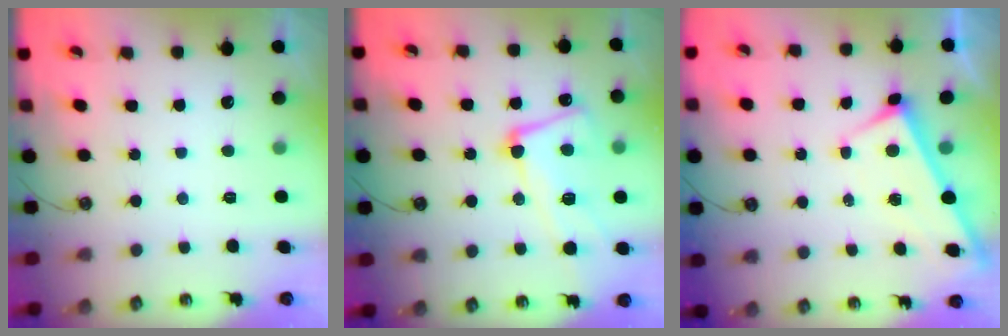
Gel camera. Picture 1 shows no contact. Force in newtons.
{"total": 10.1, "press": 10.0, "slide": 1.6}
{"total": 3.0, "press": 3.0, "slide": 0.1}